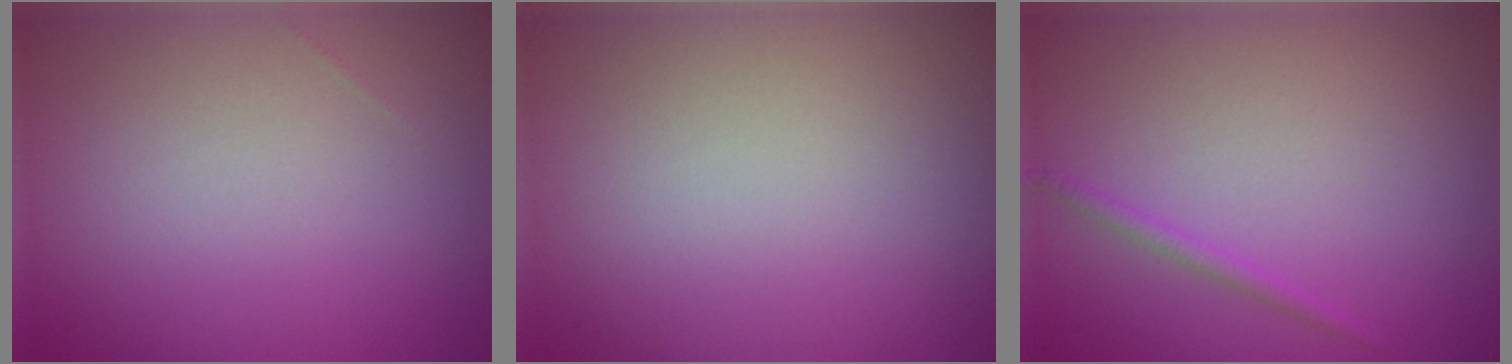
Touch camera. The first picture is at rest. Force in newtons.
{"total": 0.0}
{"total": 0.9, "press": 0.9, "slide": 0.1}